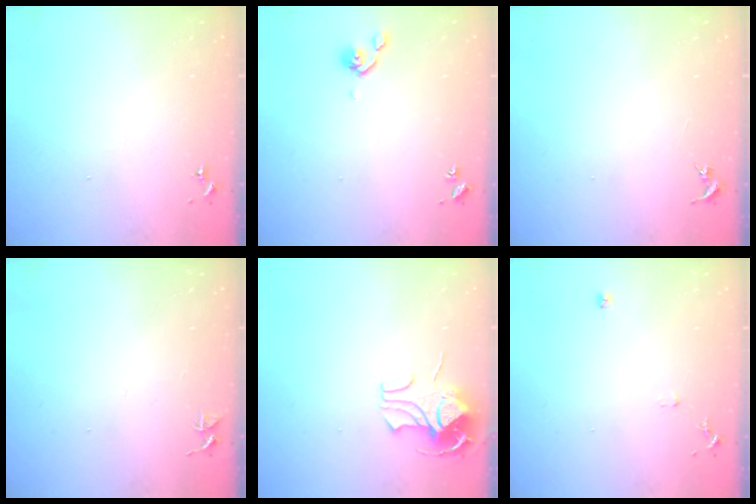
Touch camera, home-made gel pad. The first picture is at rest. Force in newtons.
{"total": 5.0, "press": 4.9, "slide": 1.2}
{"total": 0.0}
{"total": 3.7, "press": 3.7, "slide": 0.3}
{"total": 8.9, "press": 8.9, "slide": 0.7}
{"total": 5.6, "press": 5.5, "slide": 0.6}